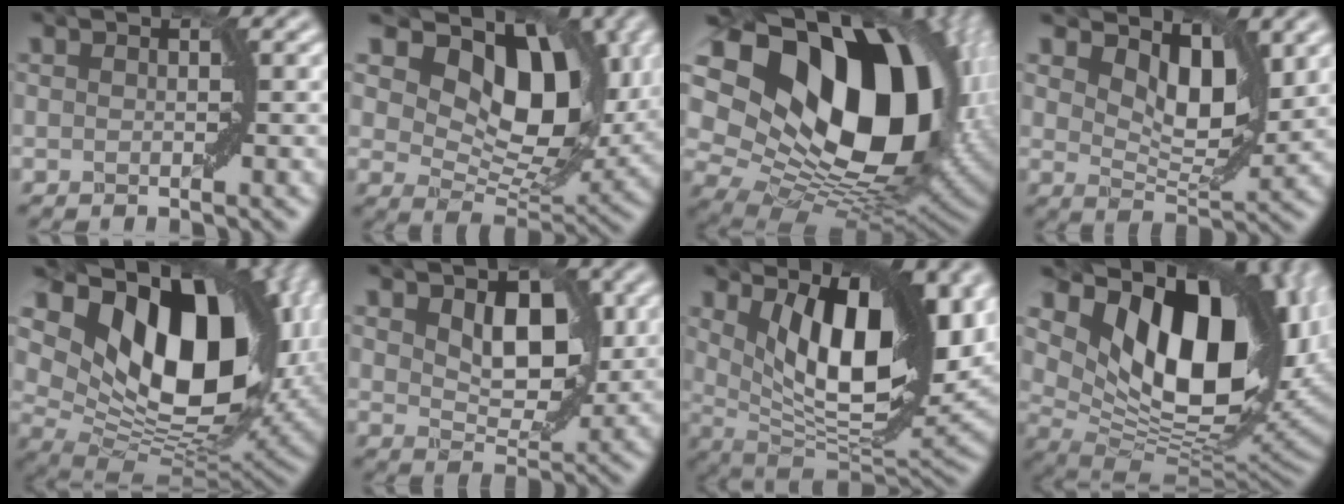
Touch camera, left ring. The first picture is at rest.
{"total": 12.4, "force": [4.3, 7.8, 8.6], "torque": [-0.124, -0.008, 0.075]}
{"total": 21.1, "force": [6.4, 13.1, 15.3], "torque": [-0.273, 0.016, 0.120]}
{"total": 5.8, "force": [3.0, 2.9, 4.1], "torque": [-0.067, -0.012, 0.045]}
{"total": 17.2, "force": [5.8, 10.1, 12.7], "torque": [-0.200, -0.004, 0.104]}
{"total": 5.7, "force": [1.5, 3.4, 4.4], "torque": [-0.075, -0.008, 0.031]}
{"total": 12.3, "force": [4.1, 5.1, 10.5], "torque": [-0.156, -0.006, 0.071]}
{"total": 16.9, "force": [6.0, 9.5, 12.6], "torque": [-0.191, 0.000, 0.105]}